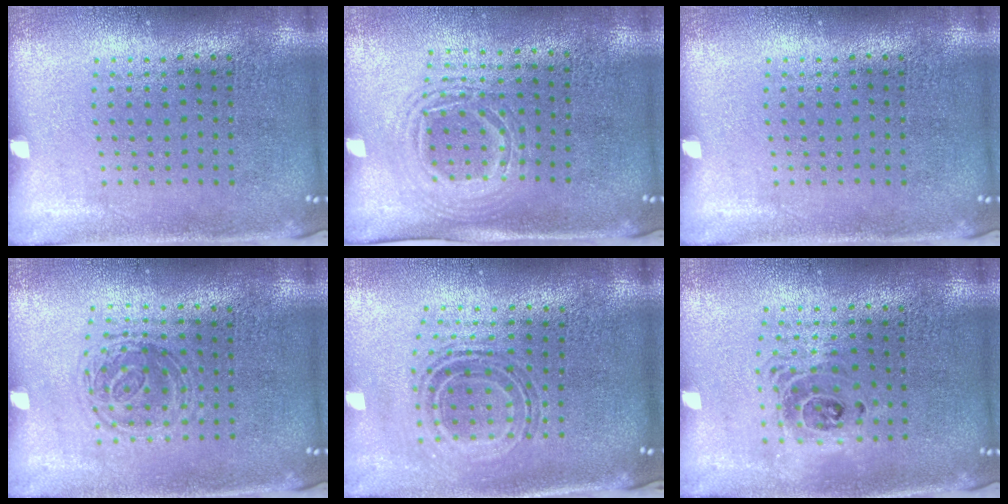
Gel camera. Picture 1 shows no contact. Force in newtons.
{"total": 1.5, "press": 1.3, "slide": 0.8}
{"total": 0.0}
{"total": 1.2, "press": 1.0, "slide": 0.8}
{"total": 0.8, "press": 0.8, "slide": 0.3}
{"total": 1.5, "press": 1.3, "slide": 0.9}